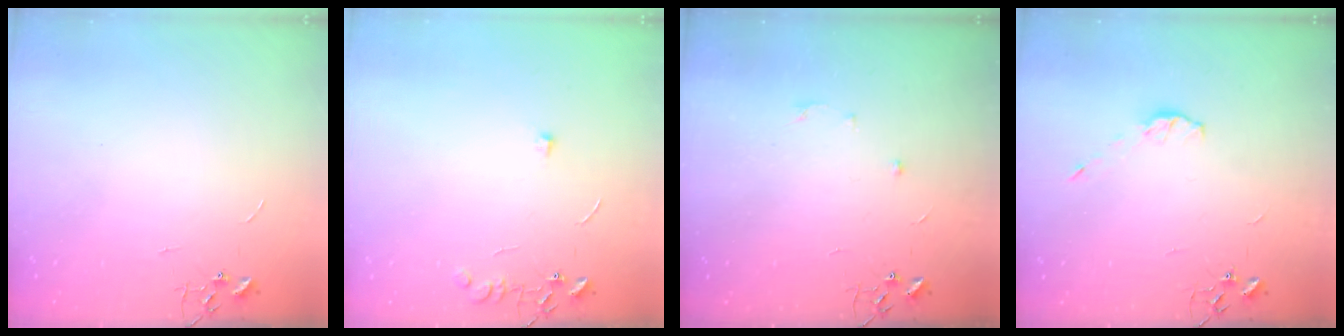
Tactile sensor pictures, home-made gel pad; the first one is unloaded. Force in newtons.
{"total": 7.6, "press": 7.6, "slide": 0.7}
{"total": 5.2, "press": 5.2, "slide": 0.6}
{"total": 5.4, "press": 5.4, "slide": 0.5}